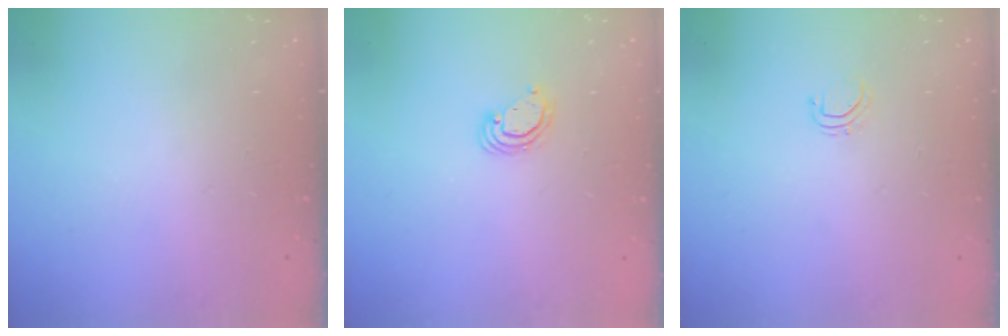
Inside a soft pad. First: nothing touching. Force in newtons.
{"total": 3.7, "press": 3.7, "slide": 0.3}
{"total": 3.8, "press": 3.8, "slide": 0.2}